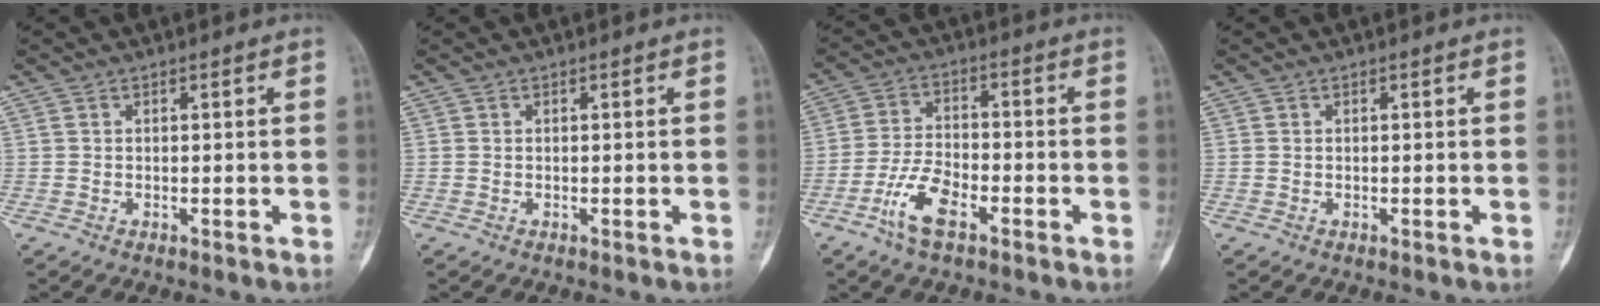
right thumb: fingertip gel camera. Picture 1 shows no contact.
{"total": 0.0}
{"total": 8.1, "force": [-4.4, 3.5, 5.8], "torque": [-0.118, 0.021, -0.087]}
{"total": 0.0}